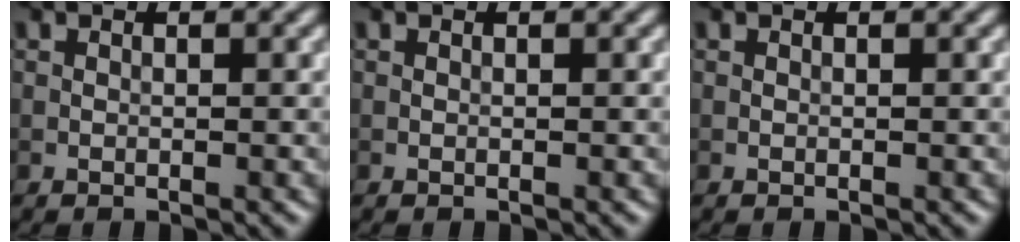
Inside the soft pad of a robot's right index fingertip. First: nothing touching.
{"total": 0.0}
{"total": 0.0}